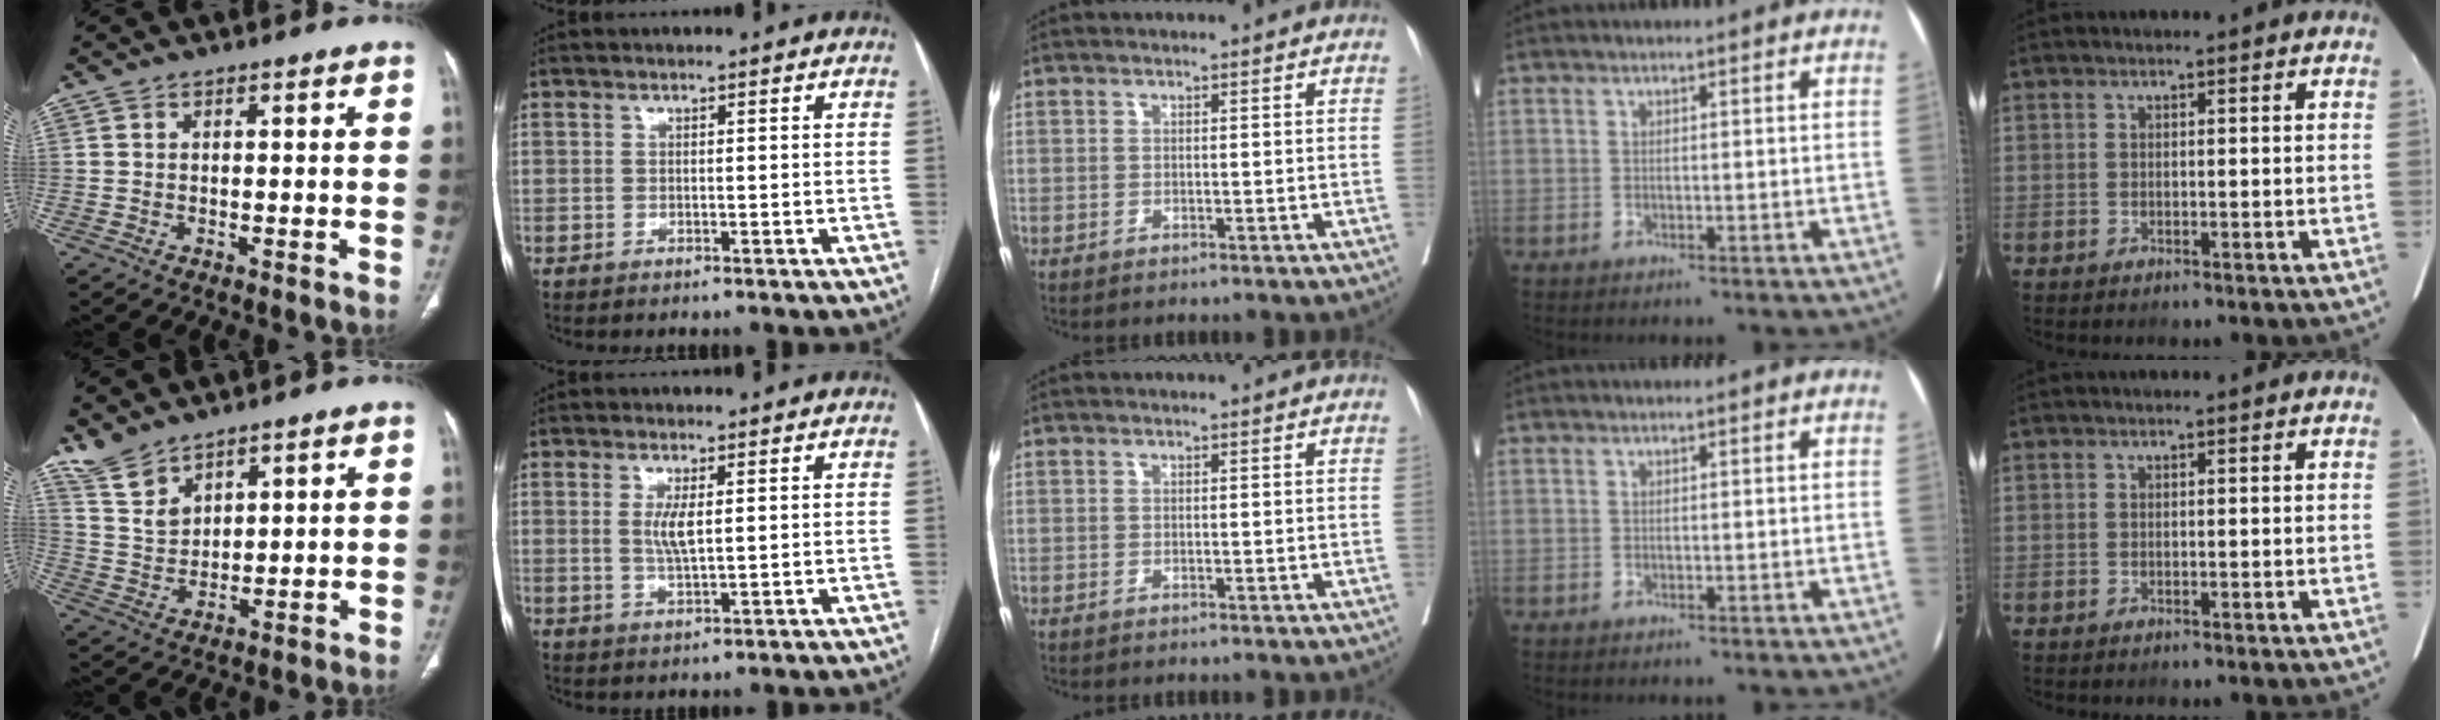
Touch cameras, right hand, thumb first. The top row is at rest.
{"thumb": {"total": 6.5, "force": [5.6, 2.7, 1.9], "torque": [-0.031, -0.027, 0.127]}, "index": {"total": 3.6, "force": [0.7, 0.9, 3.4], "torque": [-0.073, -0.002, 0.017]}}